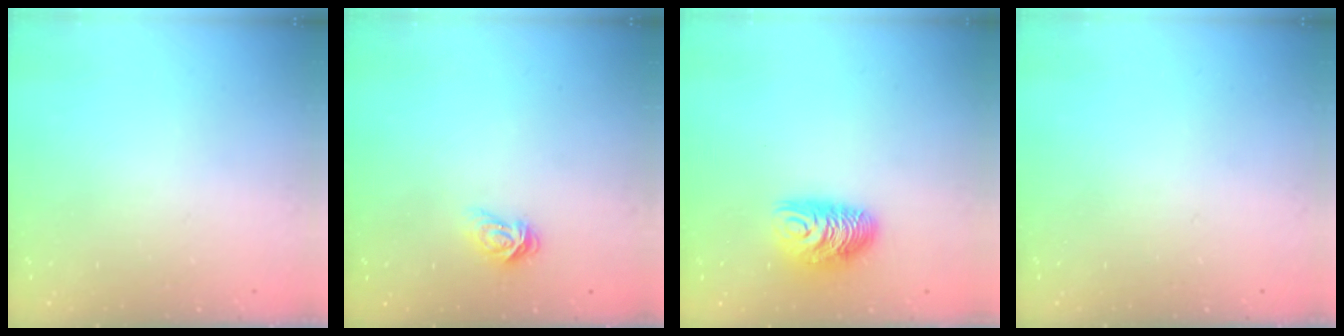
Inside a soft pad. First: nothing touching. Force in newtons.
{"total": 4.9, "press": 4.9, "slide": 0.7}
{"total": 9.5, "press": 9.5, "slide": 0.3}
{"total": 0.0}